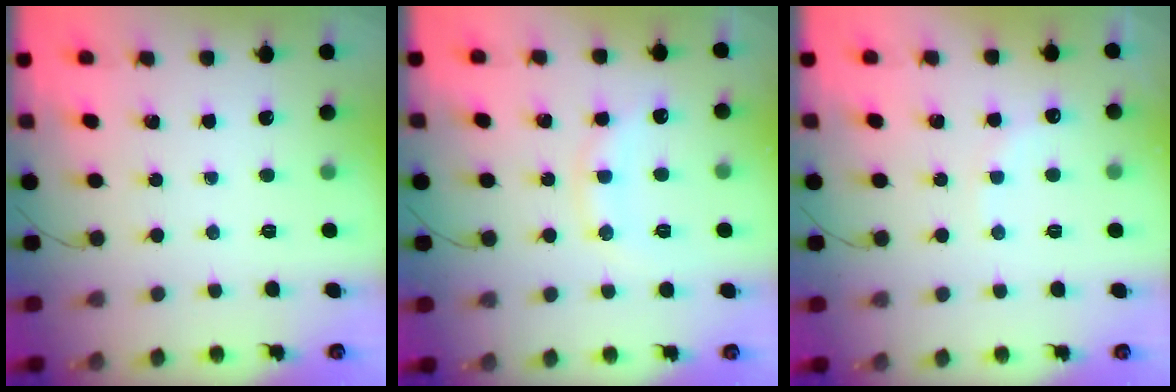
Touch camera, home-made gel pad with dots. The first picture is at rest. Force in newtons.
{"total": 10.6, "press": 10.6, "slide": 0.9}
{"total": 6.9, "press": 6.7, "slide": 1.4}